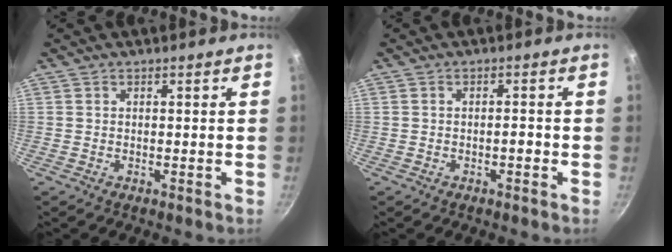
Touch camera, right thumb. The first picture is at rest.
{"total": 1.4, "force": [-0.7, 0.6, 1.1], "torque": [-0.011, 0.010, -0.011]}